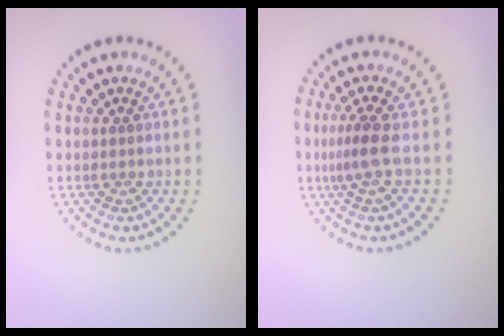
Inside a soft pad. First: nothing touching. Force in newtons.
{"total": 2.2, "press": 1.5, "slide": 1.6}